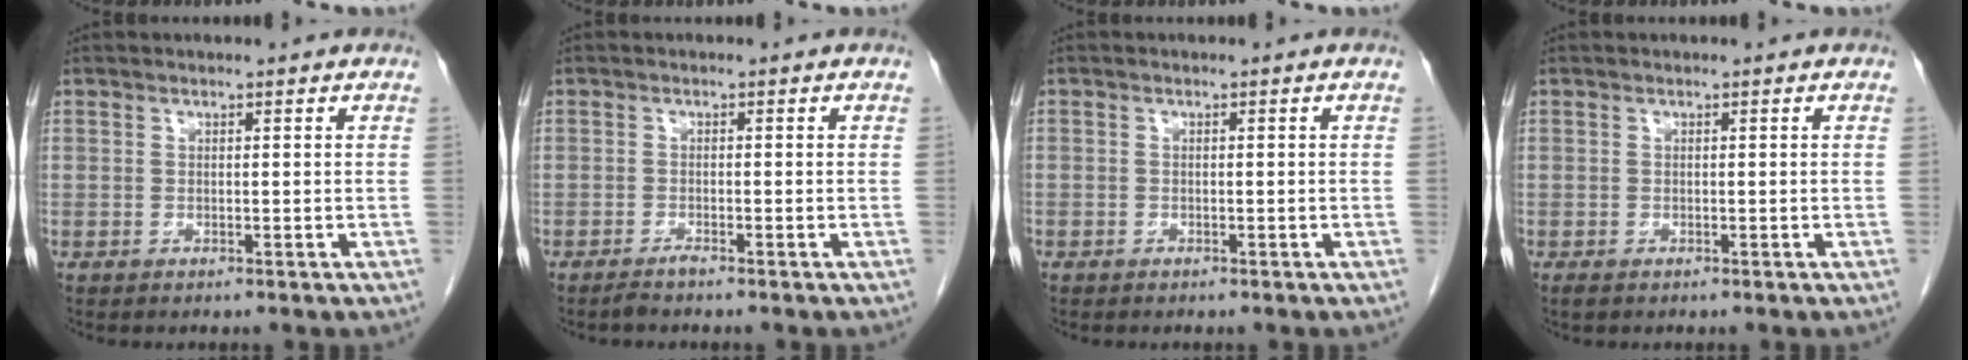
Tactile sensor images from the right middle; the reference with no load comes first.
{"total": 1.1, "force": [-1.0, -0.1, 0.4], "torque": [-0.012, -0.001, -0.018]}
{"total": 0.6, "force": [-0.4, 0.4, 0.0], "torque": [-0.008, 0.002, -0.009]}
{"total": 0.7, "force": [-0.5, 0.3, 0.4], "torque": [-0.012, -0.001, -0.007]}